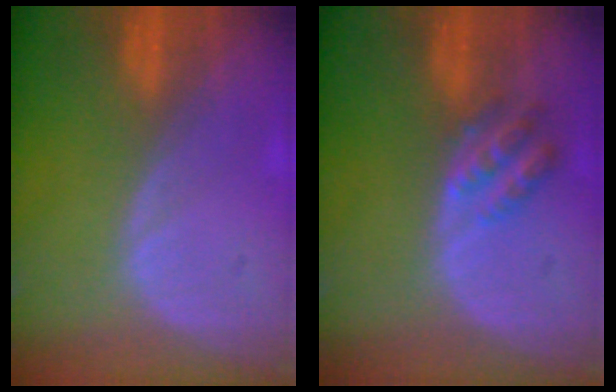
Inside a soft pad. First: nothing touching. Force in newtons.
{"total": 4.6, "press": 3.9, "slide": 2.5}